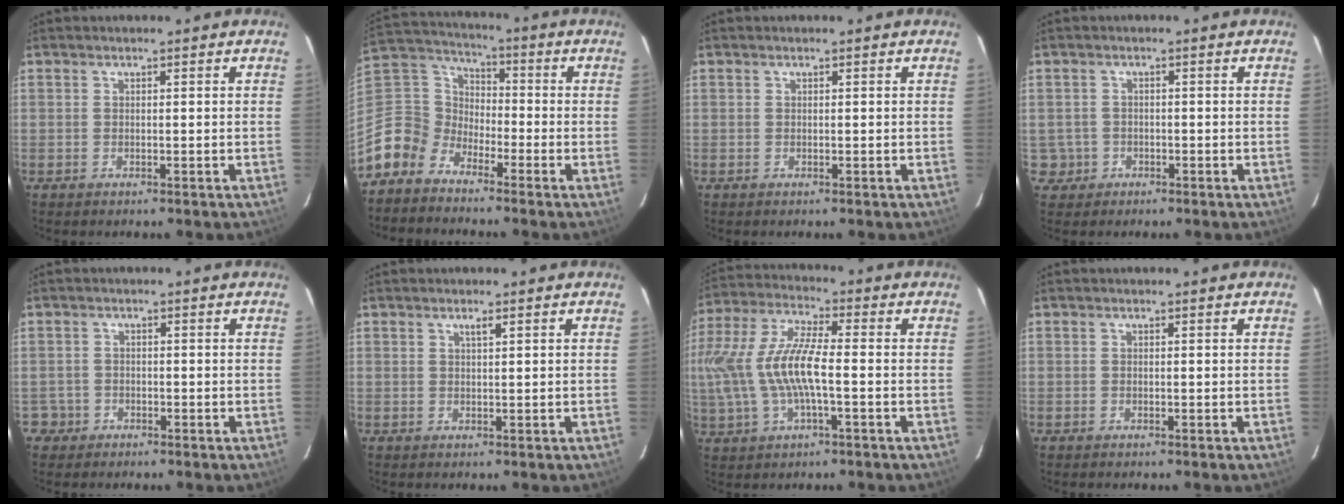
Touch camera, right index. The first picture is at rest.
{"total": 9.4, "force": [-6.5, 6.7, 1.4], "torque": [-0.059, 0.036, -0.155]}
{"total": 0.0}
{"total": 3.4, "force": [-0.8, 3.3, 0.0], "torque": [-0.001, 0.012, -0.006]}
{"total": 2.9, "force": [-1.2, 2.6, -0.3], "torque": [0.006, 0.017, -0.017]}
{"total": 1.2, "force": [0.8, 0.1, 0.9], "torque": [-0.015, 0.000, 0.014]}
{"total": 14.4, "force": [-1.4, 4.4, 13.7], "torque": [-0.278, 0.004, -0.026]}
{"total": 0.0}